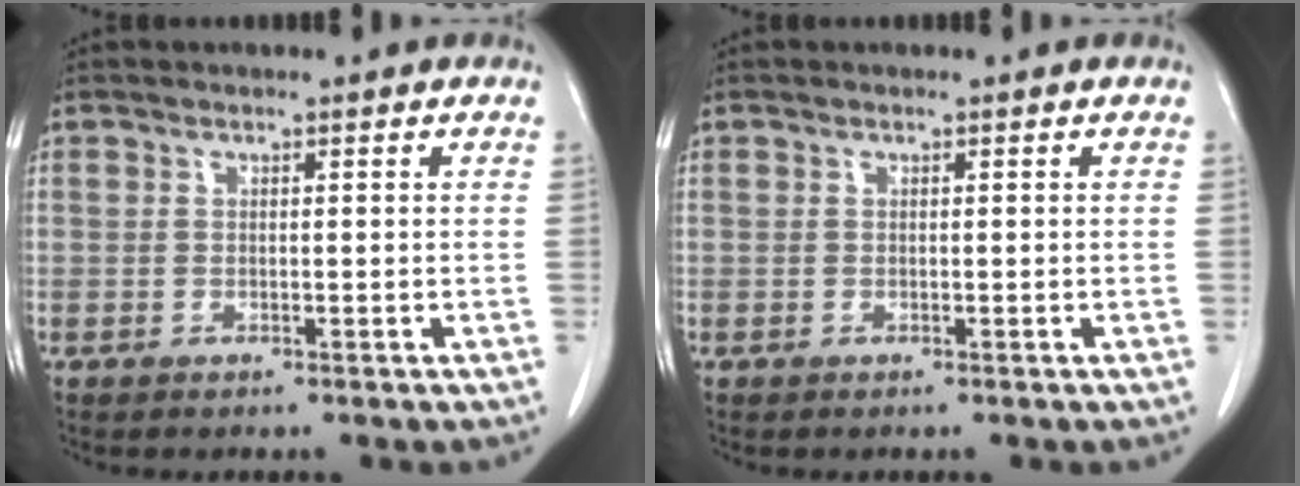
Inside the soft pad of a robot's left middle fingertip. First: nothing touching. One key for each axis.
{"total": 0.0}